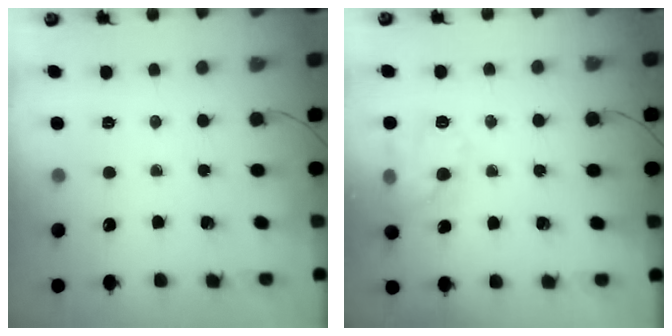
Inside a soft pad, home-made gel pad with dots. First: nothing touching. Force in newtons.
{"total": 13.2, "press": 13.2, "slide": 0.6}